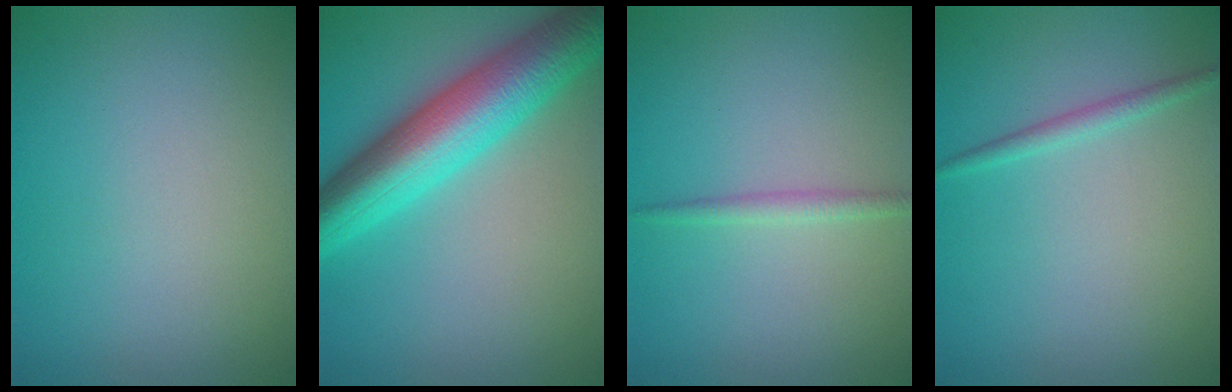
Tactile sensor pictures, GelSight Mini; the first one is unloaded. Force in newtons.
{"total": 8.9, "press": 8.9, "slide": 0.2}
{"total": 1.2, "press": 1.2, "slide": 0.1}
{"total": 1.2, "press": 1.2, "slide": 0.1}